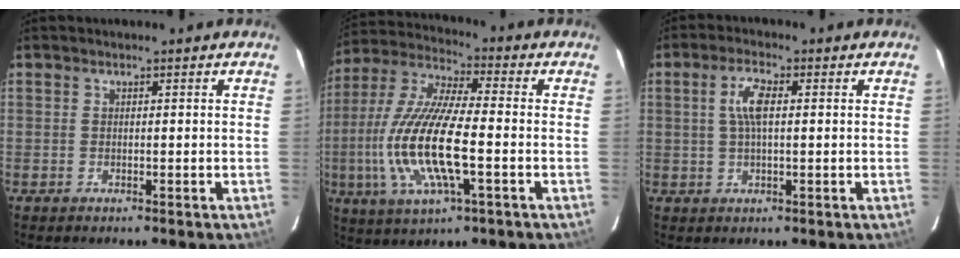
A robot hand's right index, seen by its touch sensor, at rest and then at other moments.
{"total": 17.8, "force": [-3.6, 4.5, 16.9], "torque": [-0.352, -0.010, -0.072]}
{"total": 4.9, "force": [0.9, 1.7, 4.5], "torque": [-0.089, 0.009, 0.018]}